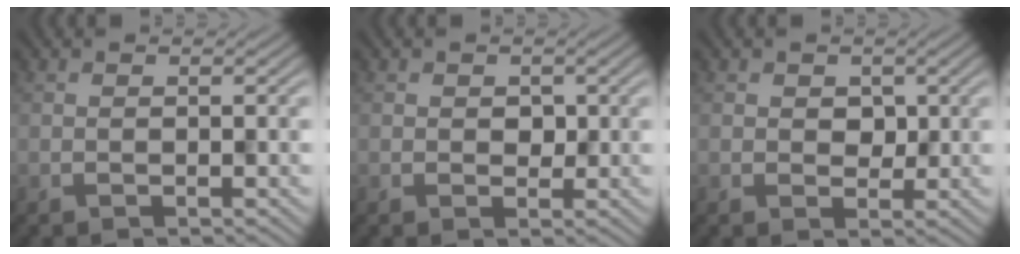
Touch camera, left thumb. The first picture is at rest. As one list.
[{"total": 1.1, "force": [0.6, 0.9, 0.0], "torque": [0.001, 0.001, 0.012]}, {"total": 1.6, "force": [1.0, 1.2, 0.0], "torque": [0.001, 0.001, 0.019]}]